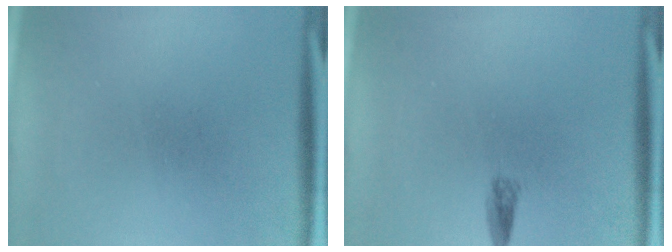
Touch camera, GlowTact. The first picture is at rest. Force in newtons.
{"total": 1.3}